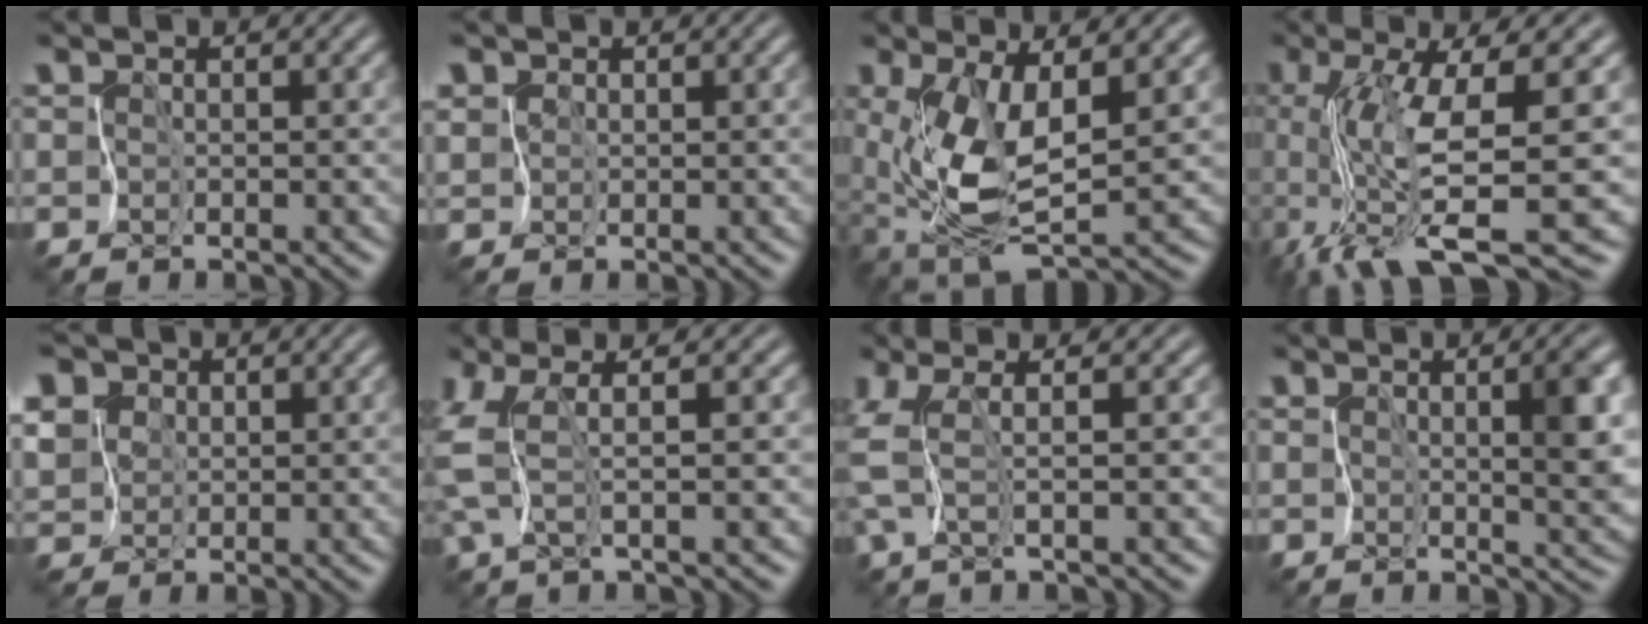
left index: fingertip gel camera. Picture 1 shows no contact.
{"total": 1.1, "force": [0.6, 0.9, -0.1], "torque": [-0.003, -0.003, 0.008]}
{"total": 7.2, "force": [0.3, 2.9, 6.6], "torque": [-0.146, -0.016, 0.008]}
{"total": 9.7, "force": [-2.5, 2.3, 9.1], "torque": [-0.156, -0.007, -0.050]}
{"total": 7.0, "force": [3.0, 5.7, 2.7], "torque": [-0.086, 0.021, 0.040]}
{"total": 3.3, "force": [0.8, 0.4, 3.2], "torque": [-0.077, 0.003, 0.010]}
{"total": 2.6, "force": [0.2, 0.0, 2.6], "torque": [-0.064, 0.000, -0.003]}
{"total": 6.1, "force": [1.1, 1.9, 5.6], "torque": [-0.081, -0.005, 0.019]}